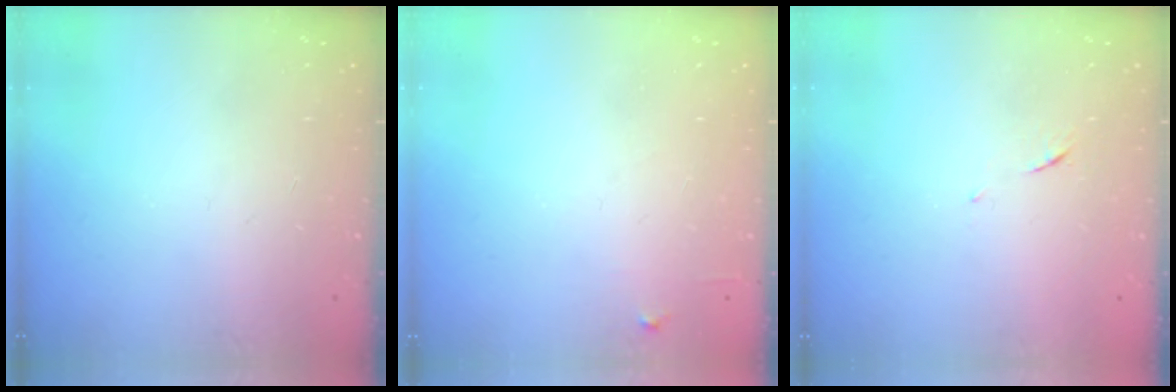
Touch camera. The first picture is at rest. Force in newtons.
{"total": 4.8, "press": 4.8, "slide": 0.7}
{"total": 5.1, "press": 5.1, "slide": 0.4}